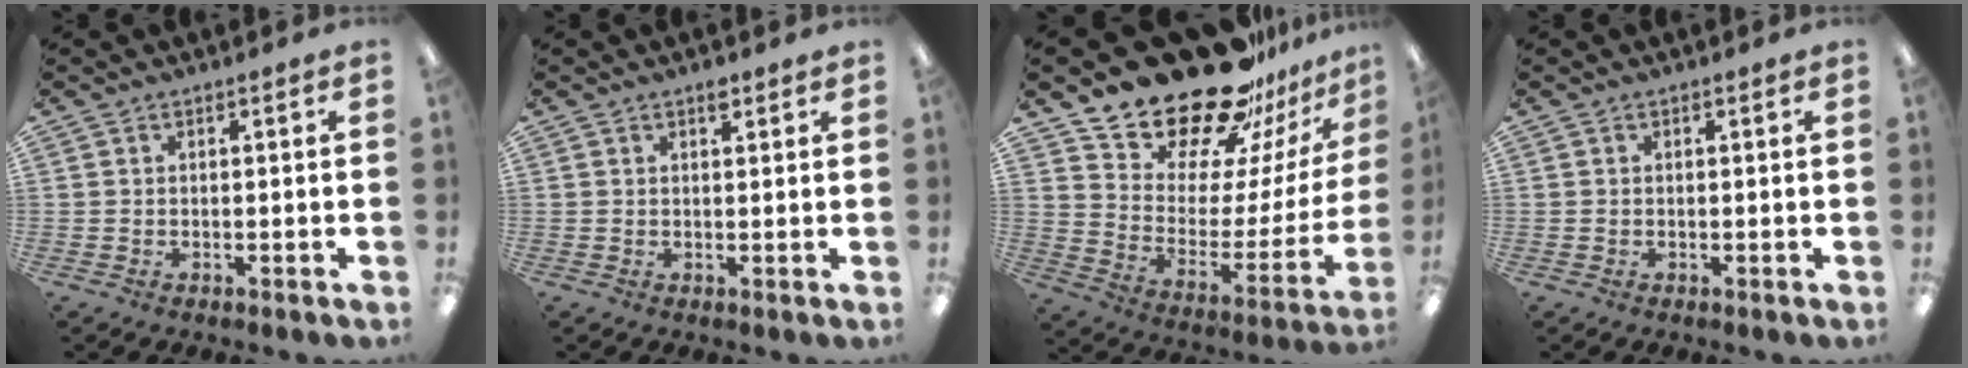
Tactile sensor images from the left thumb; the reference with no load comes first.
{"total": 1.7, "force": [1.3, 0.6, 0.8], "torque": [-0.003, -0.005, 0.020]}
{"total": 24.4, "force": [20.5, 10.0, 8.6], "torque": [-0.137, -0.151, 0.367]}
{"total": 0.0}